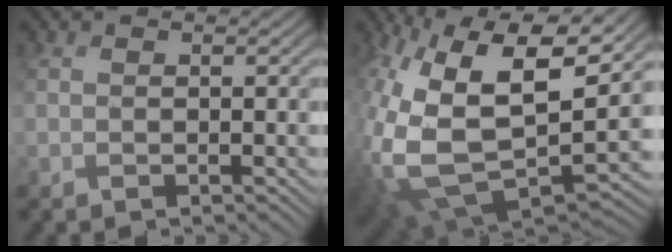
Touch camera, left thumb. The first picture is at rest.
{"total": 17.7, "force": [1.3, 11.3, 13.6], "torque": [-0.319, -0.055, 0.055]}